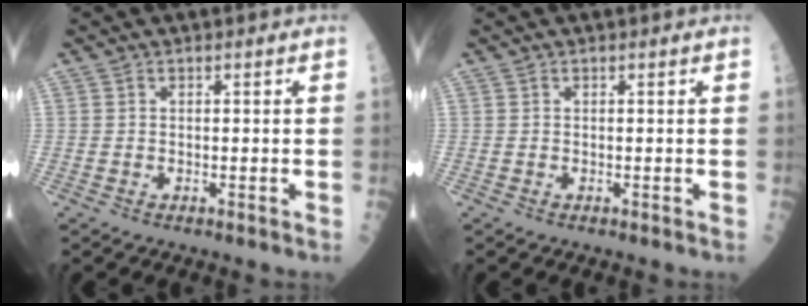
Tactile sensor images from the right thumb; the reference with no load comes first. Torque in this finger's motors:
{"motor_torque": [0.00, 0.00, 0.00, 0.00, 0.00]}